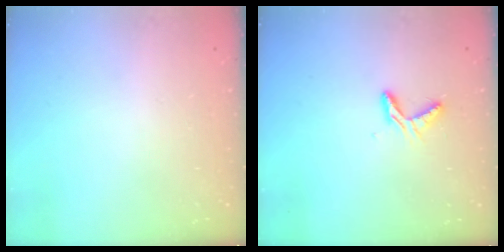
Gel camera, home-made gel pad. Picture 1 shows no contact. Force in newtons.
{"total": 5.2, "press": 5.2, "slide": 0.4}